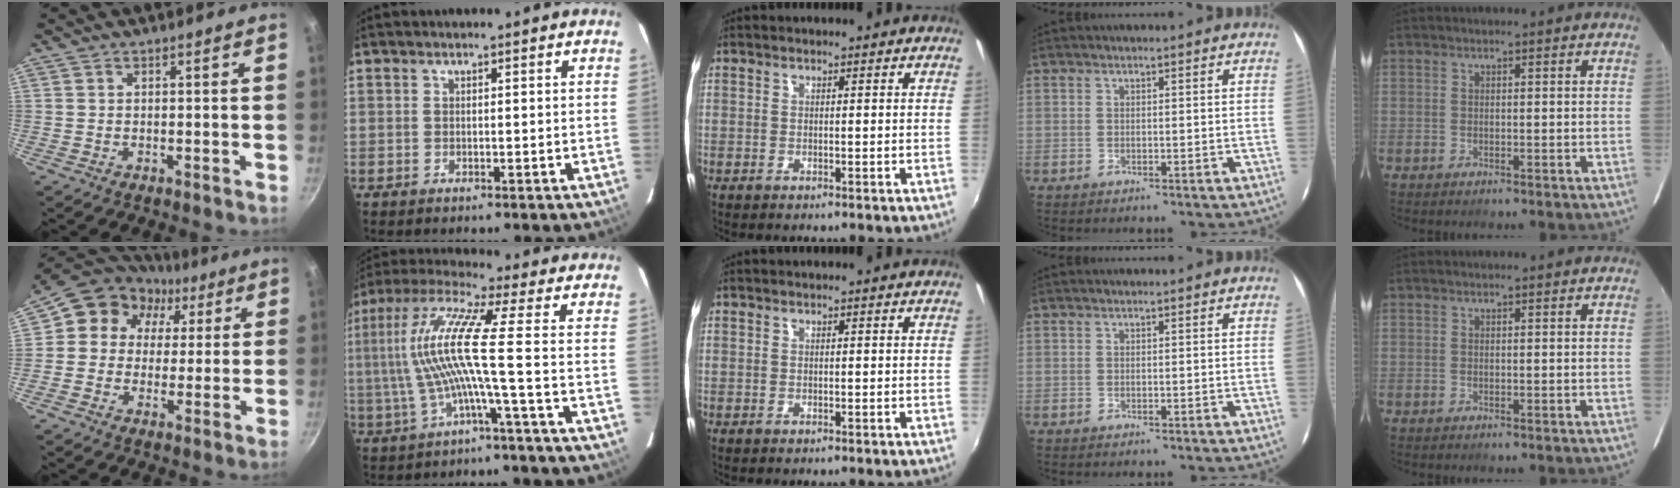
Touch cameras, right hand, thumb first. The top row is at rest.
{"thumb": {"total": 13.1, "force": [3.8, 11.4, 5.2], "torque": [-0.065, 0.015, 0.041]}, "index": {"total": 11.5, "force": [-1.3, -1.9, 11.3], "torque": [-0.219, 0.003, -0.022]}}